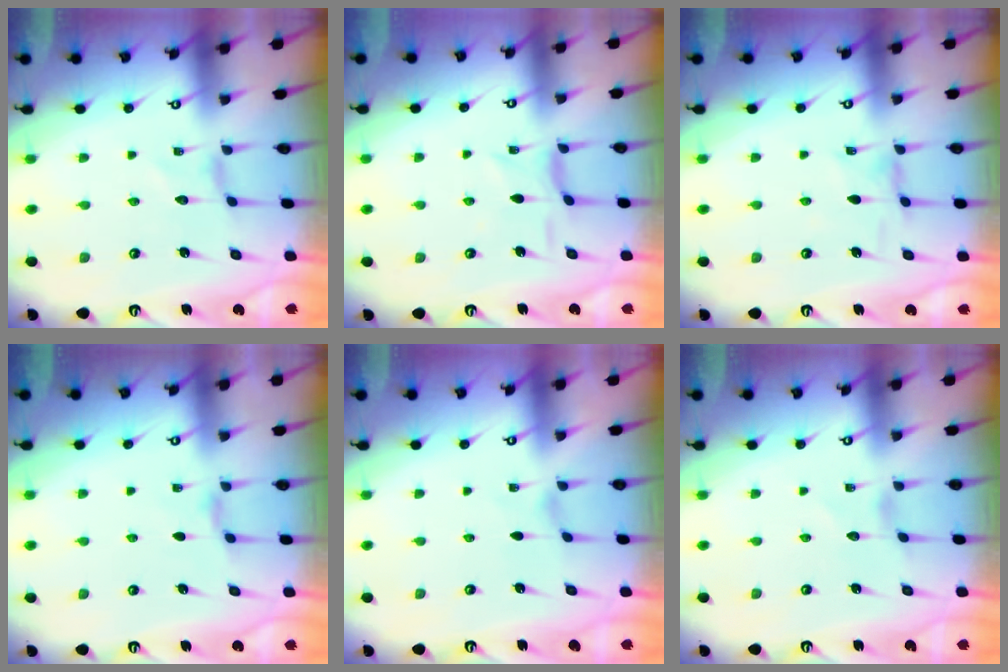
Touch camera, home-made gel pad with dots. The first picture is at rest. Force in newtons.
{"total": 2.1, "press": 2.1, "slide": 0.6}
{"total": 1.8, "press": 1.7, "slide": 0.3}
{"total": 1.9, "press": 1.9, "slide": 0.4}
{"total": 0.0}
{"total": 0.0}